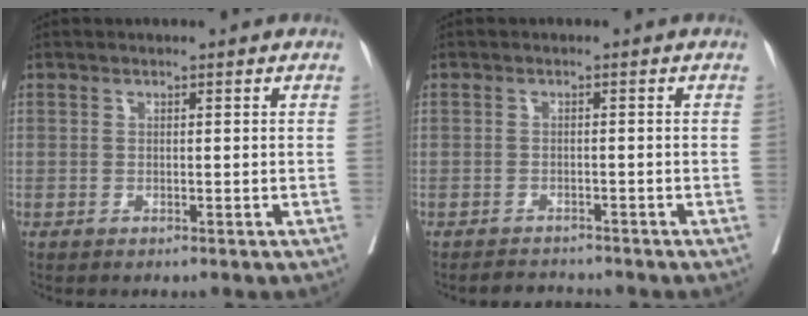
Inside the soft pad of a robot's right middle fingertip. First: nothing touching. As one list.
[{"total": 2.3, "force": [-2.3, 0.1, -0.2], "torque": [0.007, -0.010, -0.036]}]